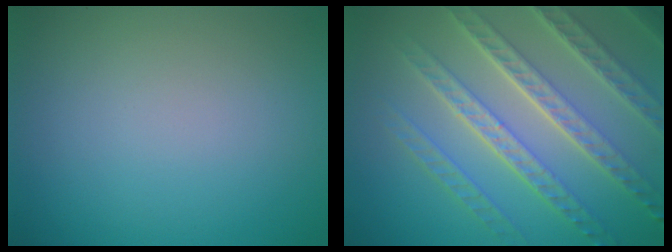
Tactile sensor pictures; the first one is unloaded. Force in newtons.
{"total": 8.2, "press": 5.8, "slide": 5.8}